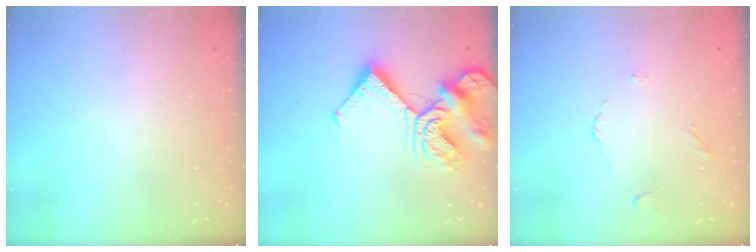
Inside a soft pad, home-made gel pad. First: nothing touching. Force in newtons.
{"total": 12.8, "press": 12.6, "slide": 2.2}
{"total": 3.3, "press": 3.3, "slide": 0.6}